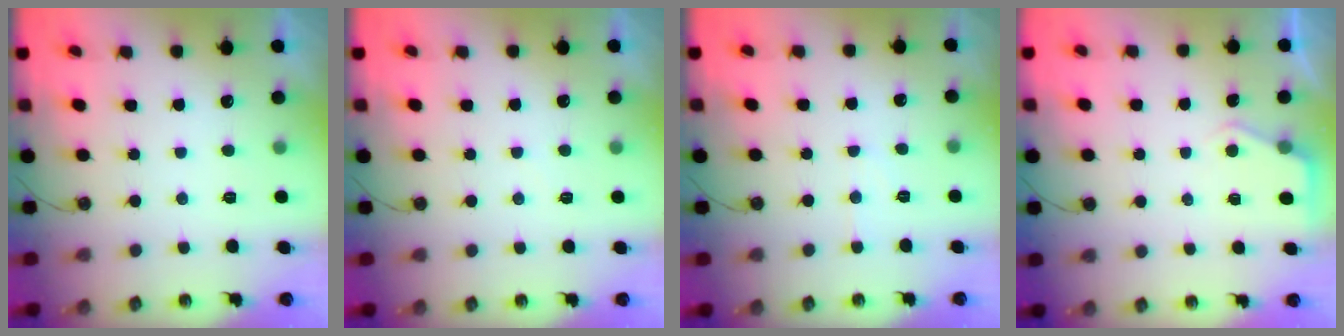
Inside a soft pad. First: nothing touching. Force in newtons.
{"total": 3.6, "press": 3.6, "slide": 0.3}
{"total": 4.4, "press": 4.4, "slide": 0.7}
{"total": 3.1, "press": 3.1, "slide": 0.5}